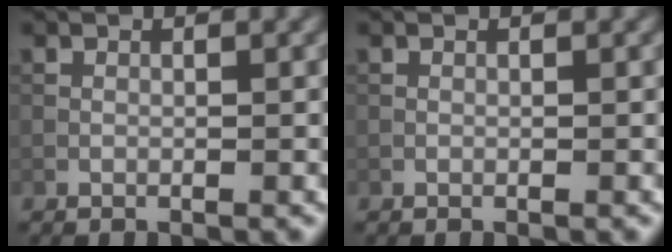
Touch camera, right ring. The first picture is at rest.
{"total": 0.0}